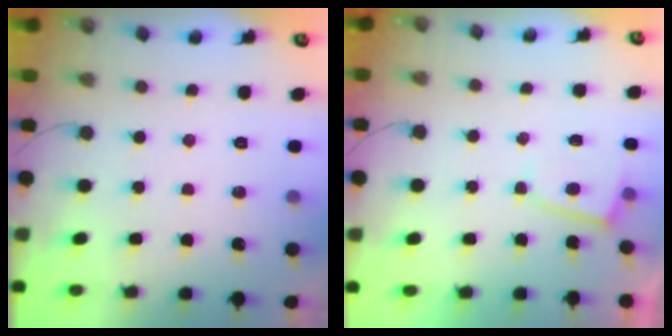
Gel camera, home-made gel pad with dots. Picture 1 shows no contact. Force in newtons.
{"total": 2.2, "press": 2.2, "slide": 0.3}